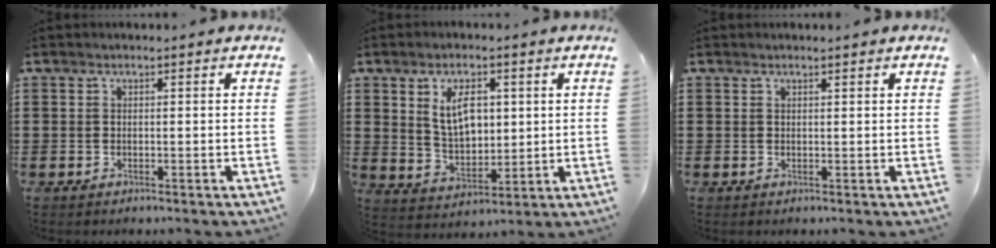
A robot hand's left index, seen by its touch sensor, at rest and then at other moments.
{"total": 6.9, "force": [2.4, 4.0, 5.1], "torque": [-0.097, 0.006, 0.038]}
{"total": 0.9, "force": [0.7, 0.0, 0.5], "torque": [-0.012, 0.000, 0.013]}